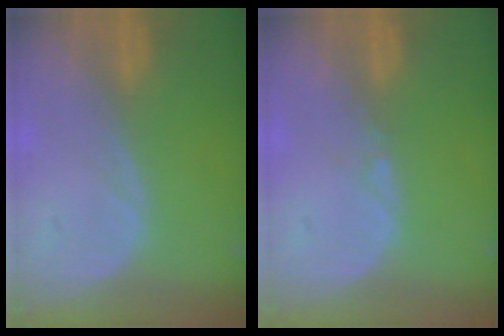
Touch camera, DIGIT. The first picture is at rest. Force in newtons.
{"total": 0.6, "press": 0.5, "slide": 0.4}